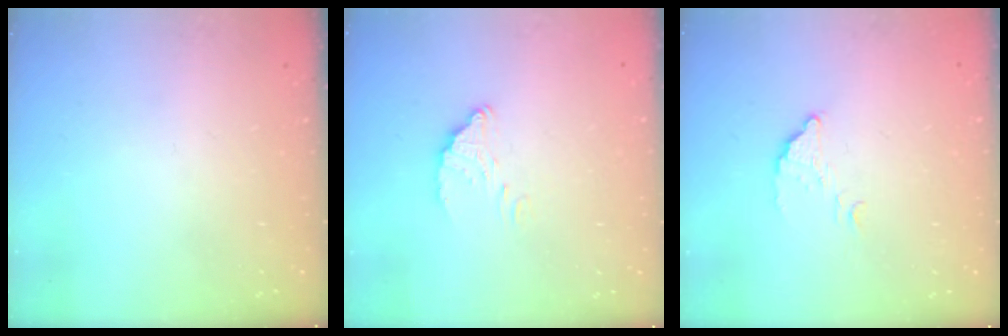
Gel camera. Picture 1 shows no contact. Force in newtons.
{"total": 3.9, "press": 3.9, "slide": 0.2}
{"total": 2.9, "press": 2.9, "slide": 0.1}